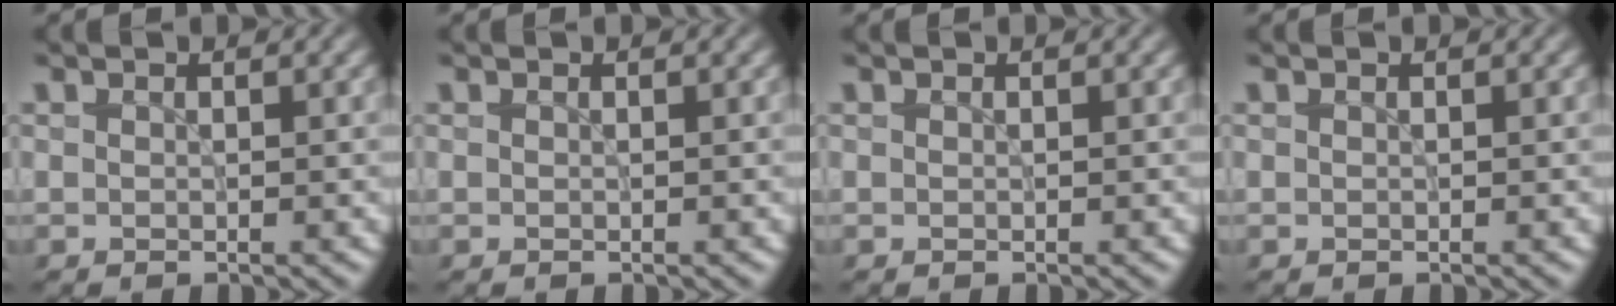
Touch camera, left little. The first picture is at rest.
{"total": 0.0}
{"total": 0.0}
{"total": 0.0}